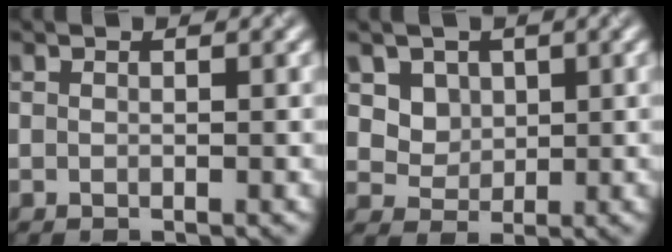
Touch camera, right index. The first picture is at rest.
{"total": 3.8, "force": [1.7, 3.0, 1.5], "torque": [-0.042, -0.012, 0.049]}